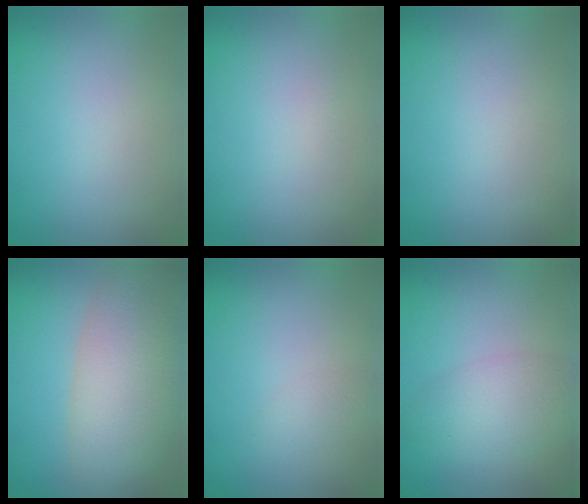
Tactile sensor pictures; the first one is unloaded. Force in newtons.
{"total": 0.0}
{"total": 0.0}
{"total": 9.0, "press": 9.0, "slide": 0.6}
{"total": 1.1, "press": 1.1, "slide": 0.1}
{"total": 4.3, "press": 4.3, "slide": 0.2}